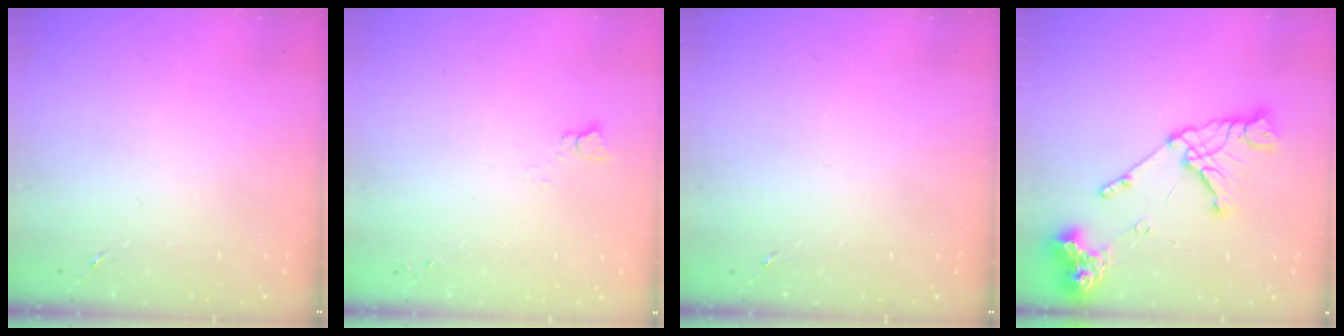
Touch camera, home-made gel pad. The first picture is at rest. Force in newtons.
{"total": 2.5, "press": 2.5, "slide": 0.1}
{"total": 0.0}
{"total": 16.8, "press": 16.7, "slide": 1.3}